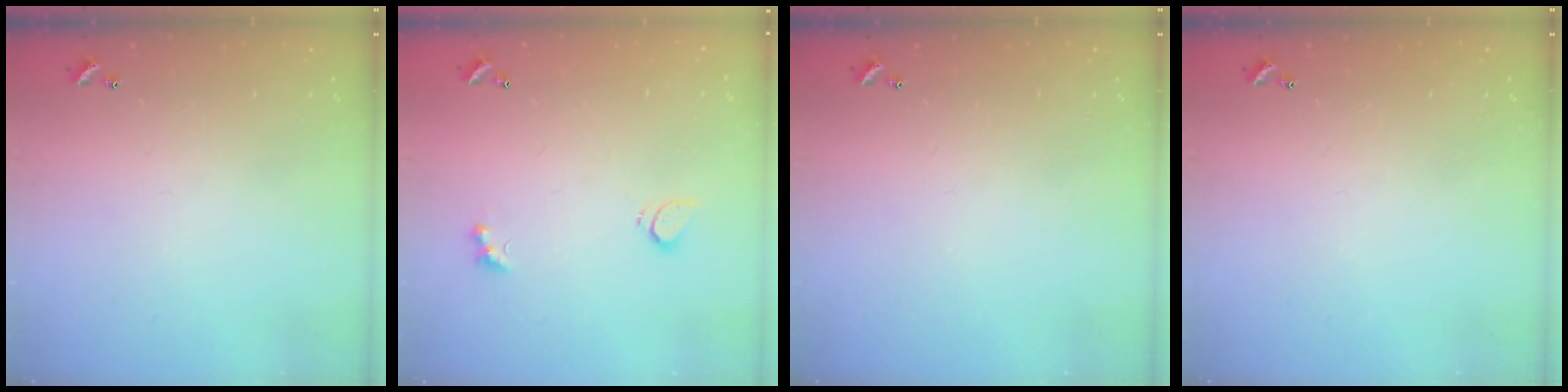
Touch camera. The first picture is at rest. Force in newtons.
{"total": 3.0, "press": 2.7, "slide": 1.1}
{"total": 0.0}
{"total": 0.0}